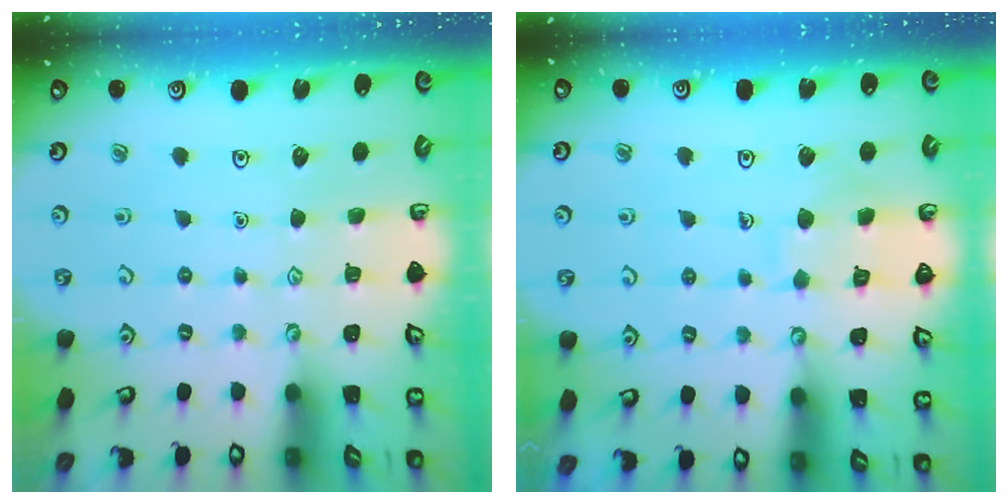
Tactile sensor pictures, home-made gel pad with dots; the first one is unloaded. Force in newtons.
{"total": 6.9, "press": 6.9, "slide": 0.7}